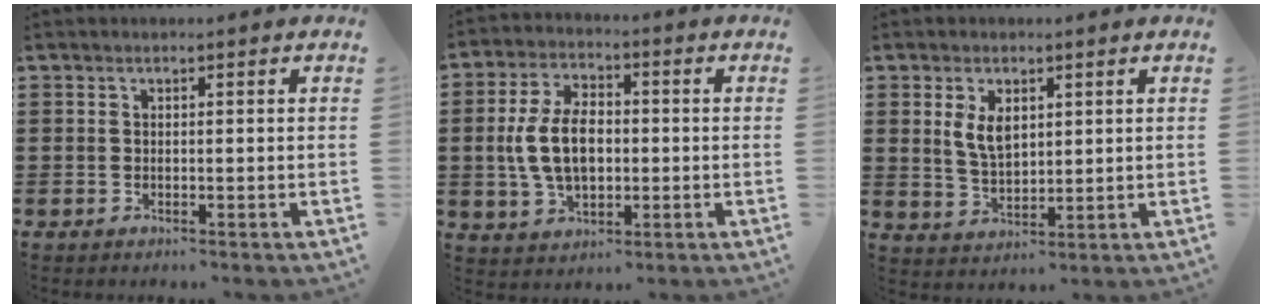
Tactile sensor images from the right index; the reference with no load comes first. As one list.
[{"total": 9.1, "force": [-0.4, 5.4, 7.4], "torque": [-0.171, 0.007, -0.013]}, {"total": 4.6, "force": [1.6, 2.4, 3.5], "torque": [-0.076, 0.006, 0.029]}]